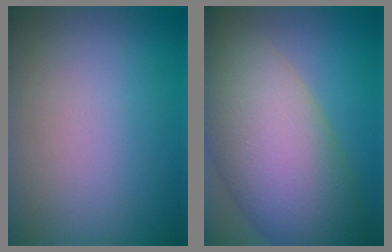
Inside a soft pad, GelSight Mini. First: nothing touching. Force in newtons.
{"total": 13.2, "press": 13.2, "slide": 0.8}